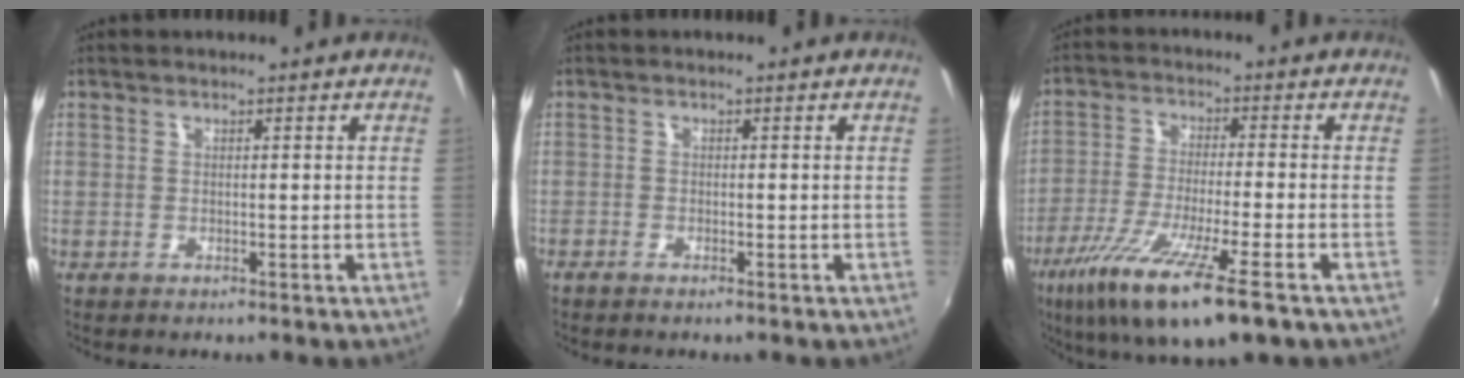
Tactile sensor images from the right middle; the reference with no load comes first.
{"total": 1.1, "force": [-0.9, 0.1, 0.5], "torque": [-0.012, -0.003, -0.020]}
{"total": 15.9, "force": [-8.9, 2.0, 13.0], "torque": [-0.260, -0.053, -0.162]}